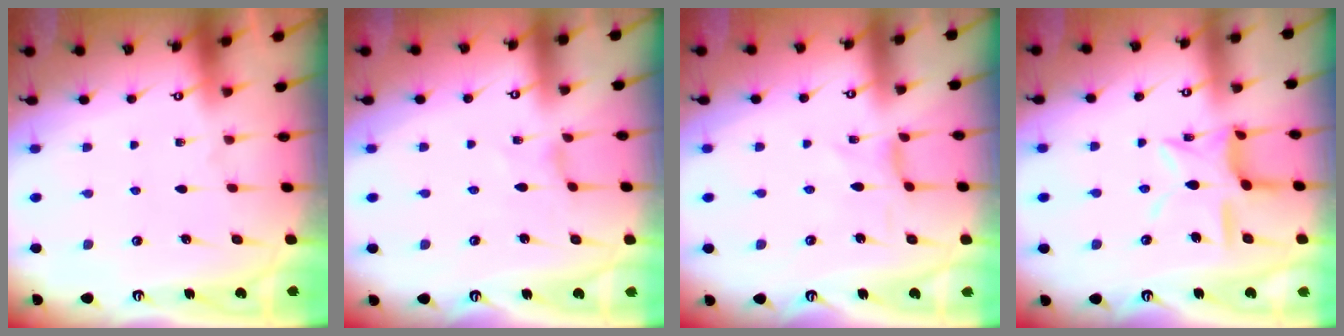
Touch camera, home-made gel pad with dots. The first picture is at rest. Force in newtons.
{"total": 0.0}
{"total": 0.6, "press": 0.5, "slide": 0.3}
{"total": 12.1, "press": 12.1, "slide": 0.9}